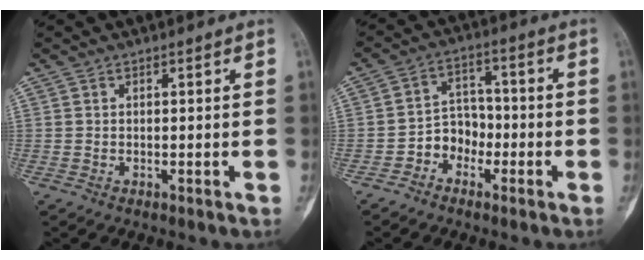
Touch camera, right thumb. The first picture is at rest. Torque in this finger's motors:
{"motor_torque": [0.02, 0.02, 0.55, -0.49, -0.02]}